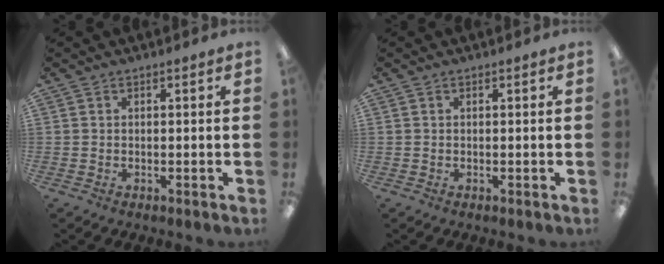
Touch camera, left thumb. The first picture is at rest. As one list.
[{"total": 0.0}]